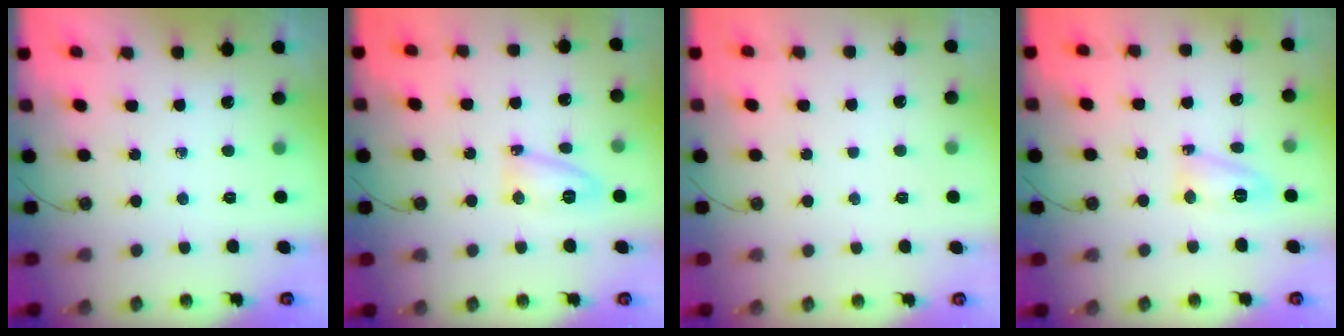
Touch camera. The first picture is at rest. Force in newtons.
{"total": 7.2, "press": 7.2, "slide": 0.6}
{"total": 1.0, "press": 1.0, "slide": 0.0}
{"total": 7.8, "press": 7.7, "slide": 0.6}